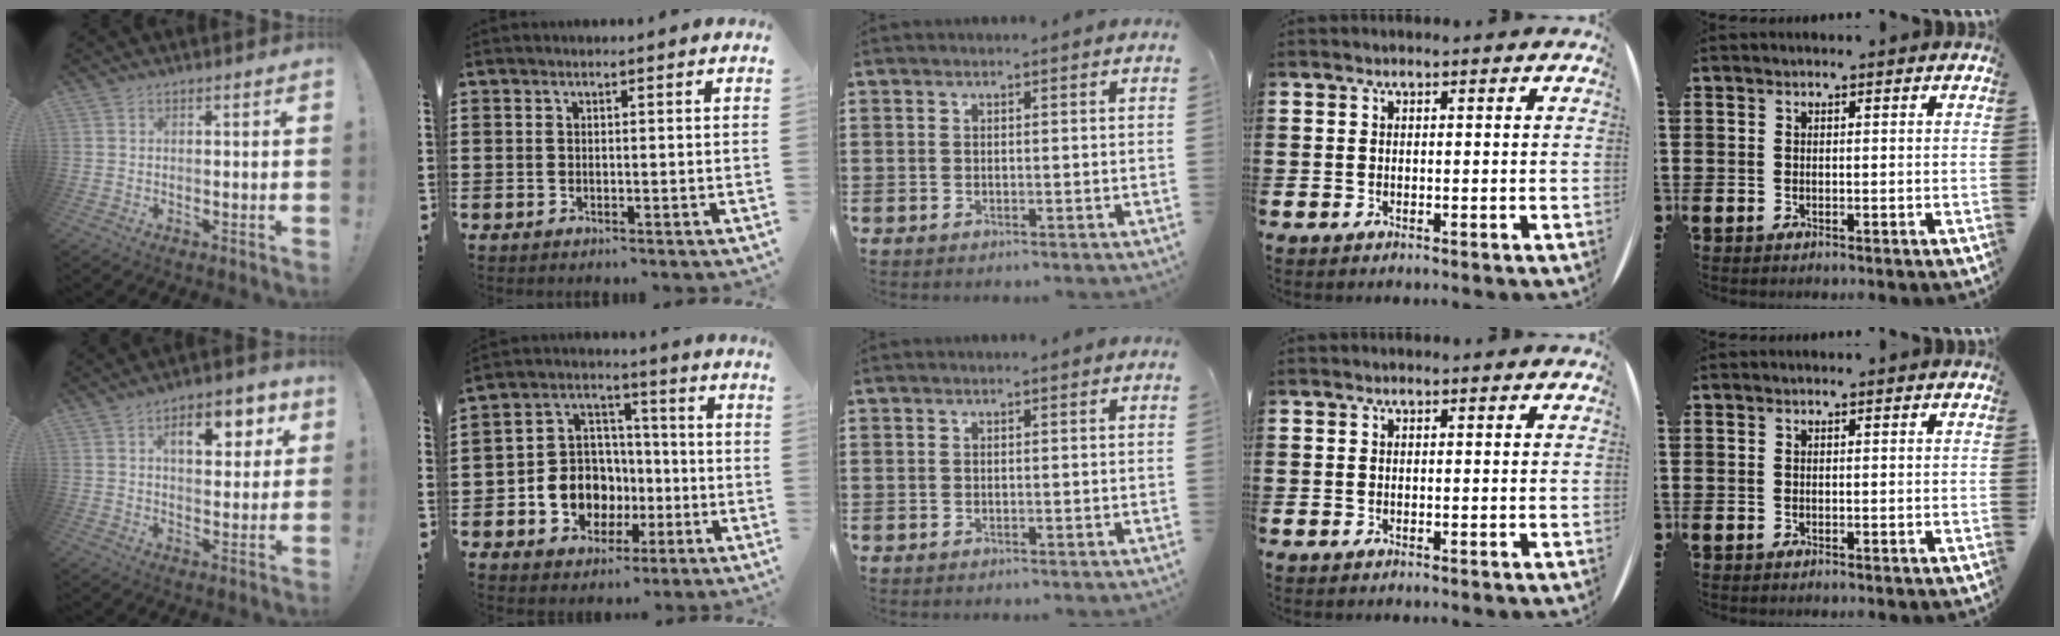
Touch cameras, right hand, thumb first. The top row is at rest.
{"thumb": {"total": 10.5, "force": [4.1, 5.6, 7.9], "torque": [-0.102, -0.008, 0.065]}, "index": {"total": 8.5, "force": [-2.3, 7.8, 2.6], "torque": [-0.074, 0.007, -0.038]}}